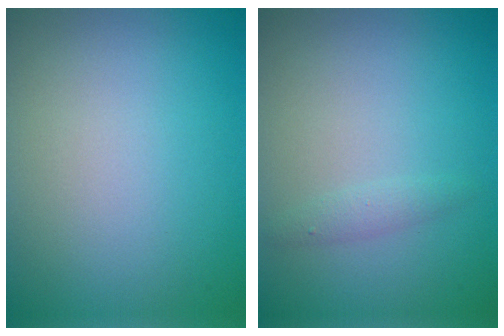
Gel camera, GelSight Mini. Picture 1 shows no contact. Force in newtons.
{"total": 1.0, "press": 1.0, "slide": 0.1}